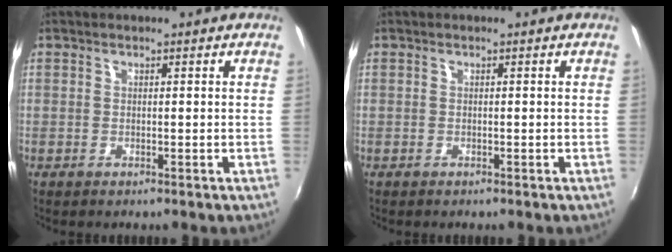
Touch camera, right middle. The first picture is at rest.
{"total": 0.0}